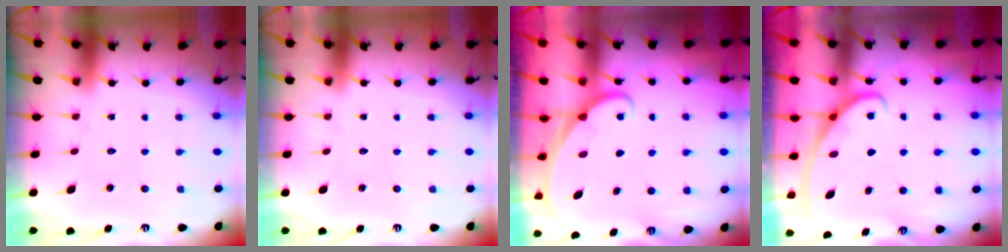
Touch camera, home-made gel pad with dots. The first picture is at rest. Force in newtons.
{"total": 0.0}
{"total": 1.5, "press": 1.5, "slide": 0.1}
{"total": 2.8, "press": 2.8, "slide": 0.4}